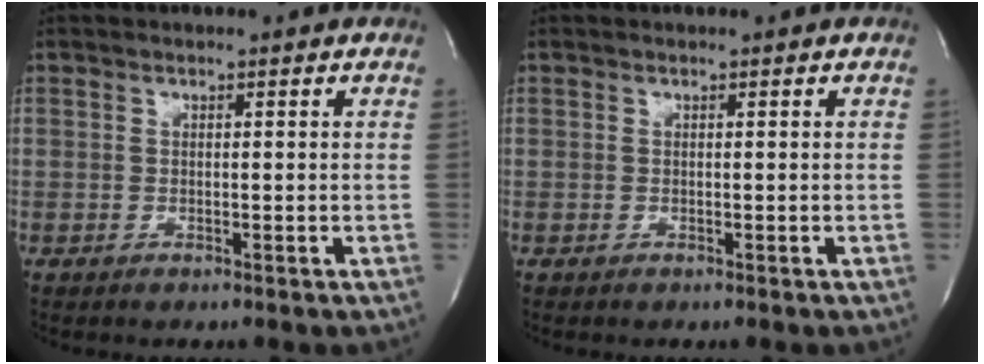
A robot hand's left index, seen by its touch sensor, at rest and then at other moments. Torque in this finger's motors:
{"motor_torque": [-0.14, 0.04, 0.03, 0.02]}